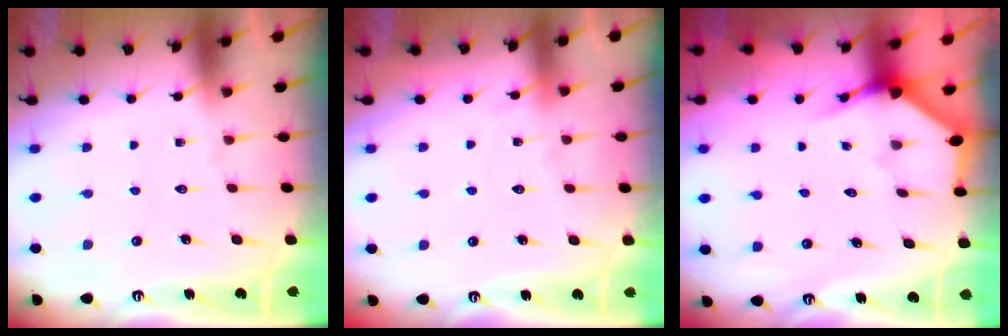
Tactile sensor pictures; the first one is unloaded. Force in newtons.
{"total": 6.4, "press": 6.4, "slide": 0.8}
{"total": 3.4, "press": 3.4, "slide": 0.2}